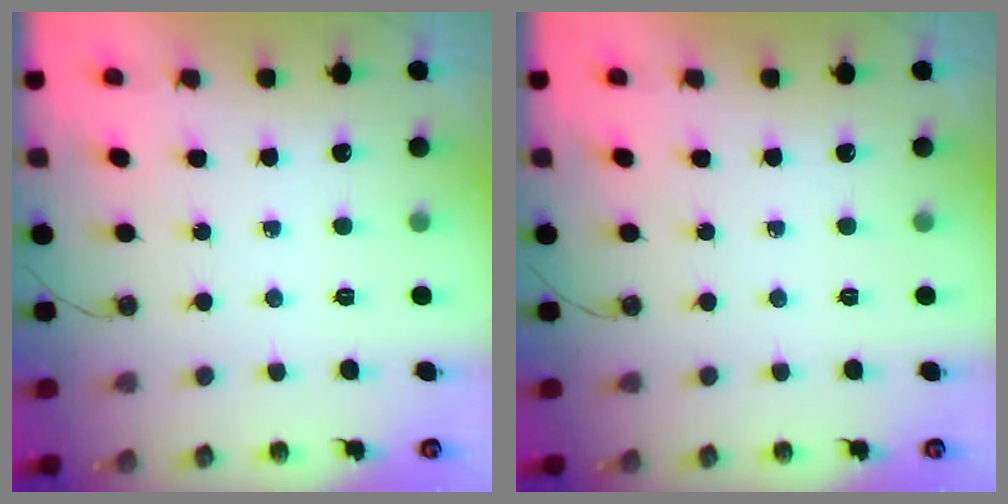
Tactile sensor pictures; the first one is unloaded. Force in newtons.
{"total": 0.0}